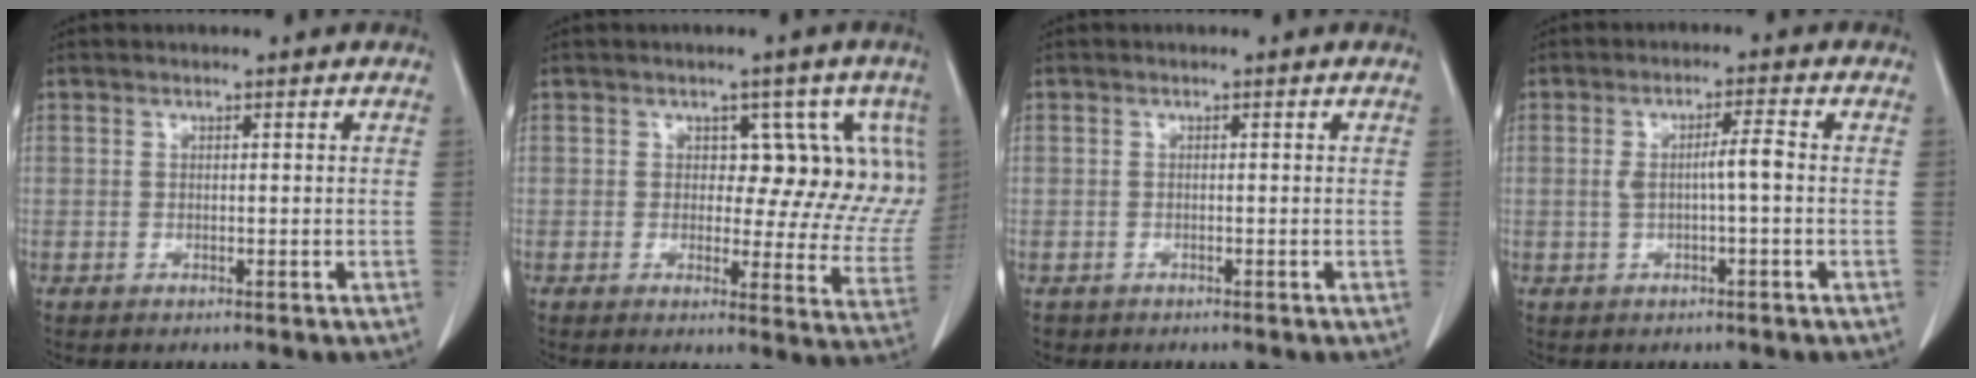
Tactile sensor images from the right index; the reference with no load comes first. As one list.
[{"total": 10.3, "force": [3.1, 6.0, 7.8], "torque": [-0.057, 0.011, 0.037]}, {"total": 0.9, "force": [-0.3, 0.8, -0.1], "torque": [0.001, 0.007, -0.007]}, {"total": 3.9, "force": [-0.1, 0.3, 3.9], "torque": [-0.072, 0.007, 0.000]}]